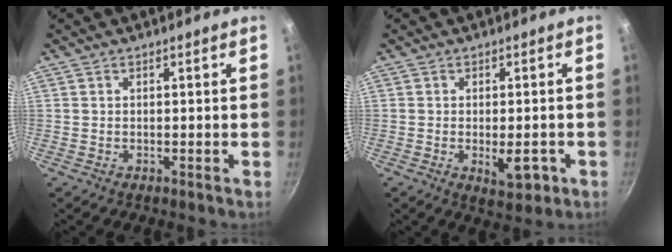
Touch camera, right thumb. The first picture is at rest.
{"total": 5.6, "force": [-1.7, 2.7, 4.6], "torque": [-0.044, 0.004, -0.016]}